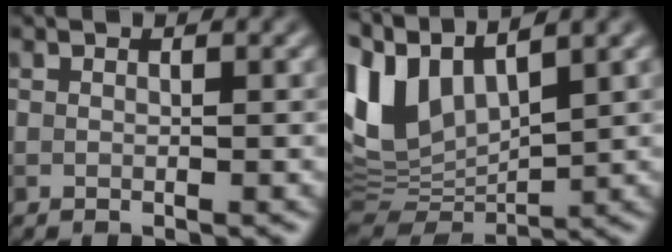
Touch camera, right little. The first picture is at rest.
{"total": 10.3, "force": [5.0, 4.9, 7.6], "torque": [-0.184, 0.014, 0.095]}